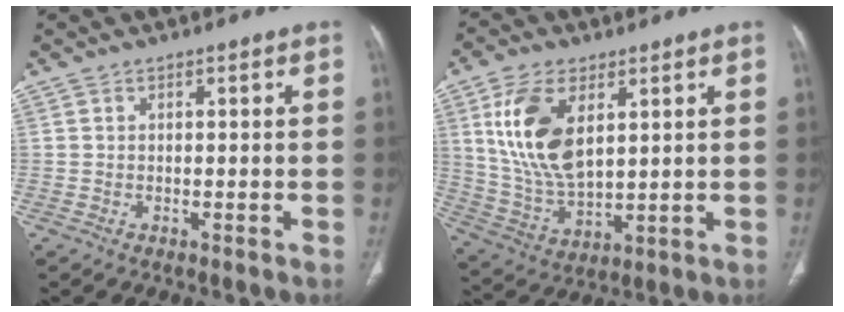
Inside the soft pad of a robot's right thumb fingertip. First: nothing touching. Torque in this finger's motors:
{"motor_torque": [-1.19, 1.87, 1.65, 0.82, 0.16]}